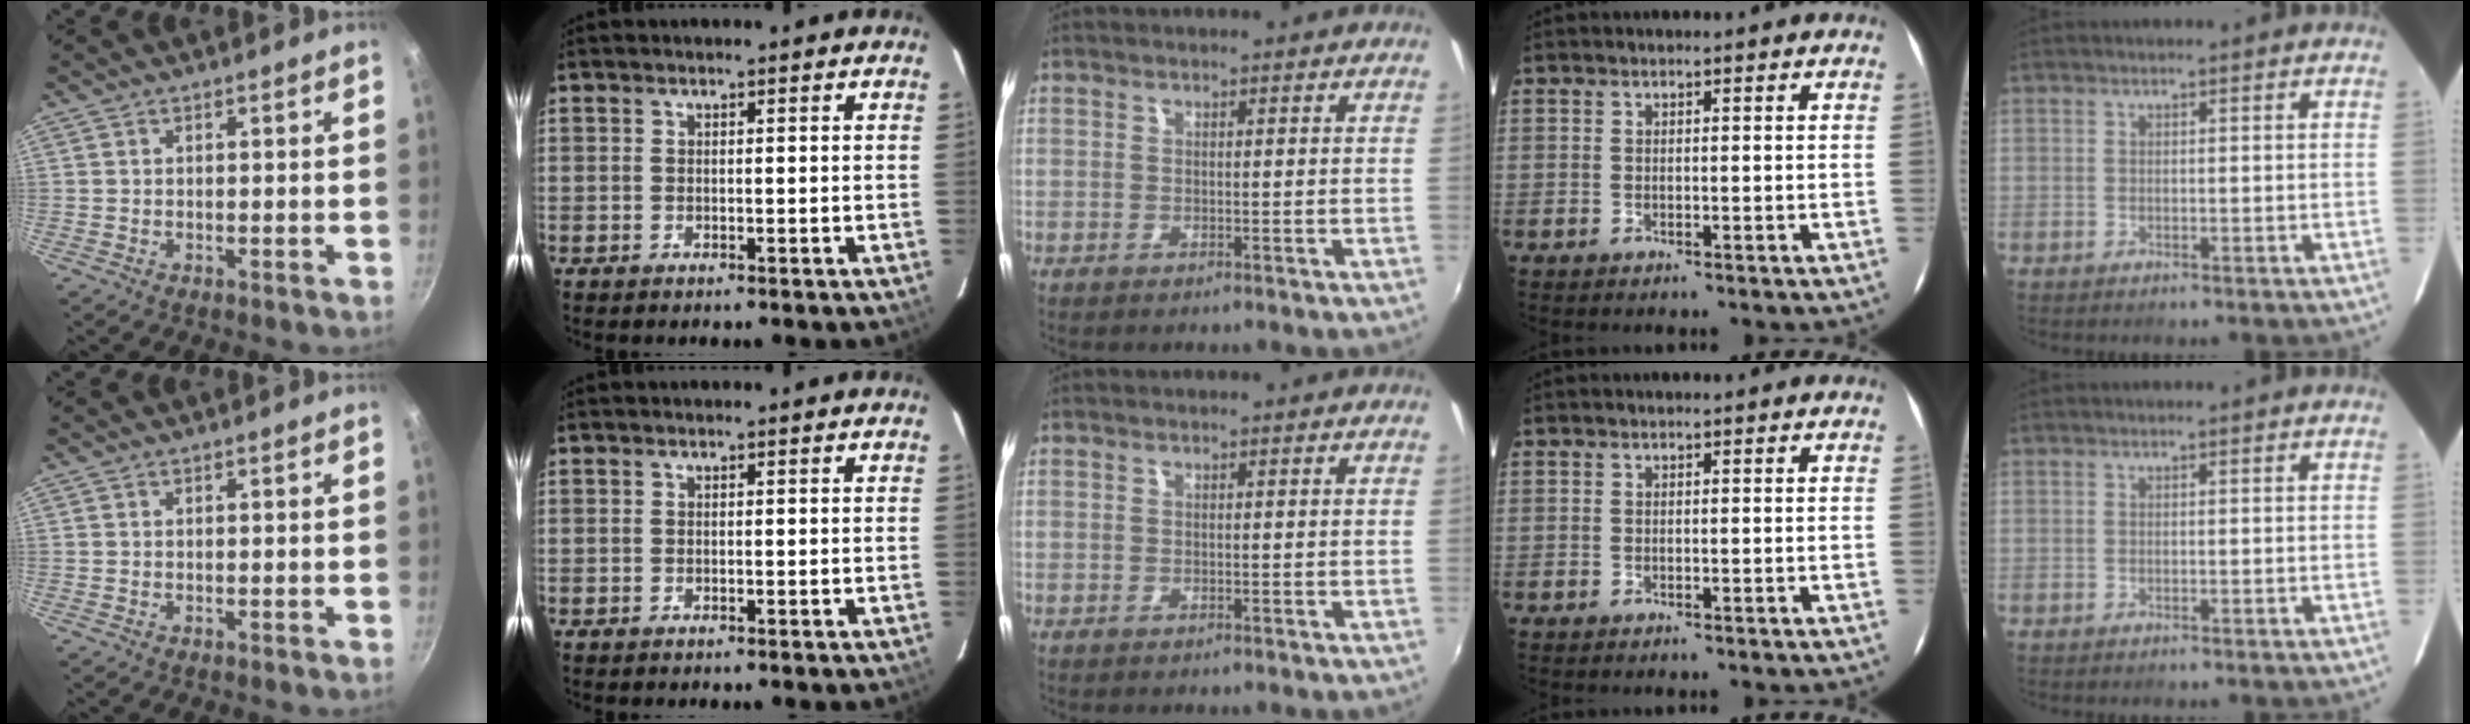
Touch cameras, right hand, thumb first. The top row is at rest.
{}